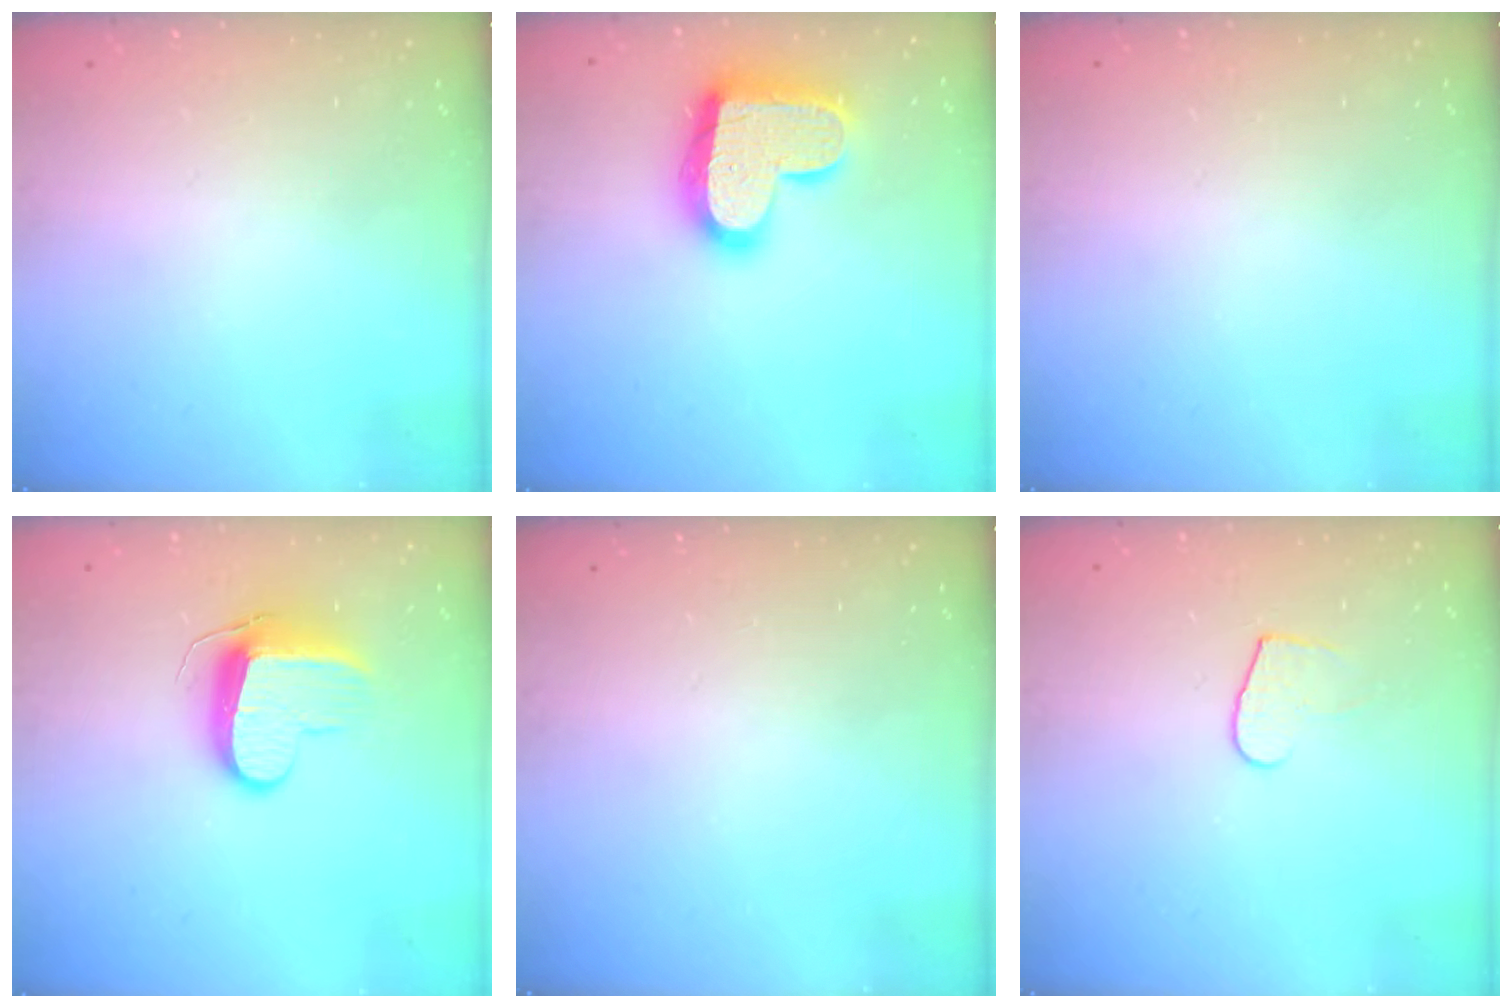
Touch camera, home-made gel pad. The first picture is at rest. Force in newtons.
{"total": 19.2, "press": 19.2, "slide": 1.3}
{"total": 0.0}
{"total": 9.6, "press": 9.6, "slide": 0.6}
{"total": 0.0}
{"total": 6.0, "press": 6.0, "slide": 0.5}